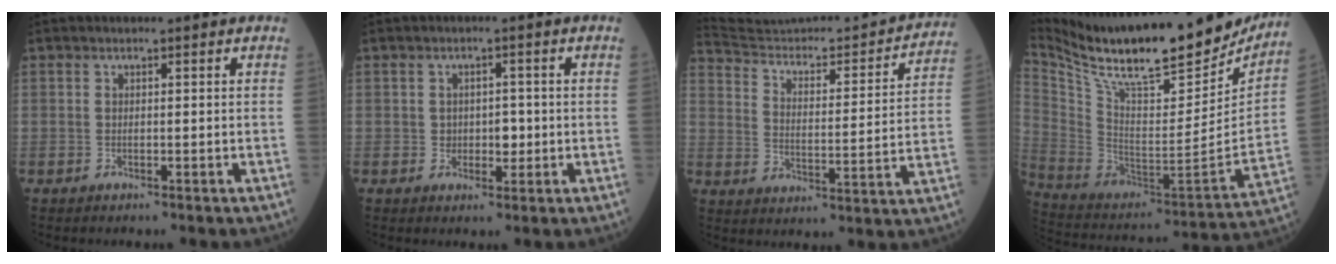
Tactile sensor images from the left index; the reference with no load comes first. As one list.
[{"total": 2.6, "force": [-0.2, 1.9, 1.8], "torque": [-0.021, 0.004, 0.001]}, {"total": 23.3, "force": [22.5, 2.0, 5.7], "torque": [-0.088, -0.044, 0.307]}, {"total": 27.8, "force": [24.1, 4.8, 13.1], "torque": [-0.244, -0.050, 0.371]}]